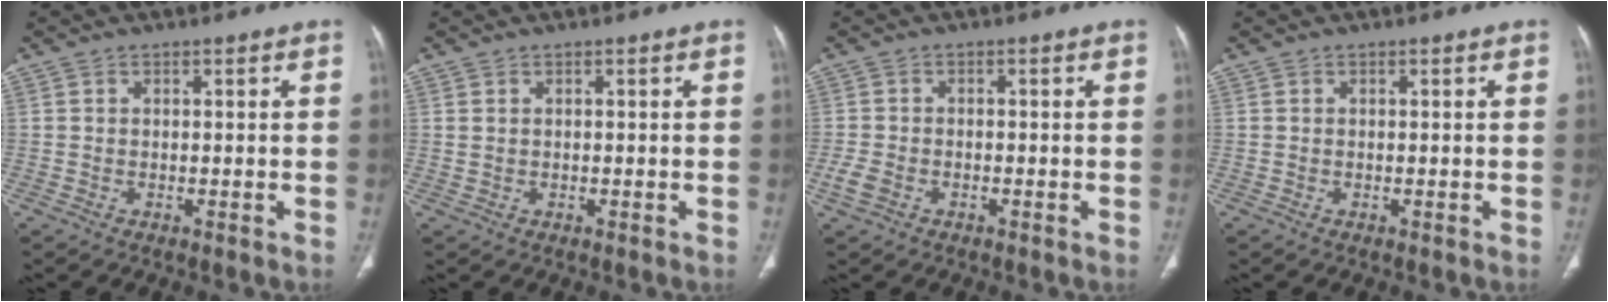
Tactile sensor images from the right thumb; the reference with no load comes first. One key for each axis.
{"total": 0.6, "fx": 0.2, "fy": 0.5, "fz": 0.3, "tx": -0.006, "ty": 0.001, "tz": 0.008}
{"total": 2.8, "fx": -1.3, "fy": 1.9, "fz": 1.7, "tx": -0.043, "ty": 0.003, "tz": -0.022}
{"total": 0.0}